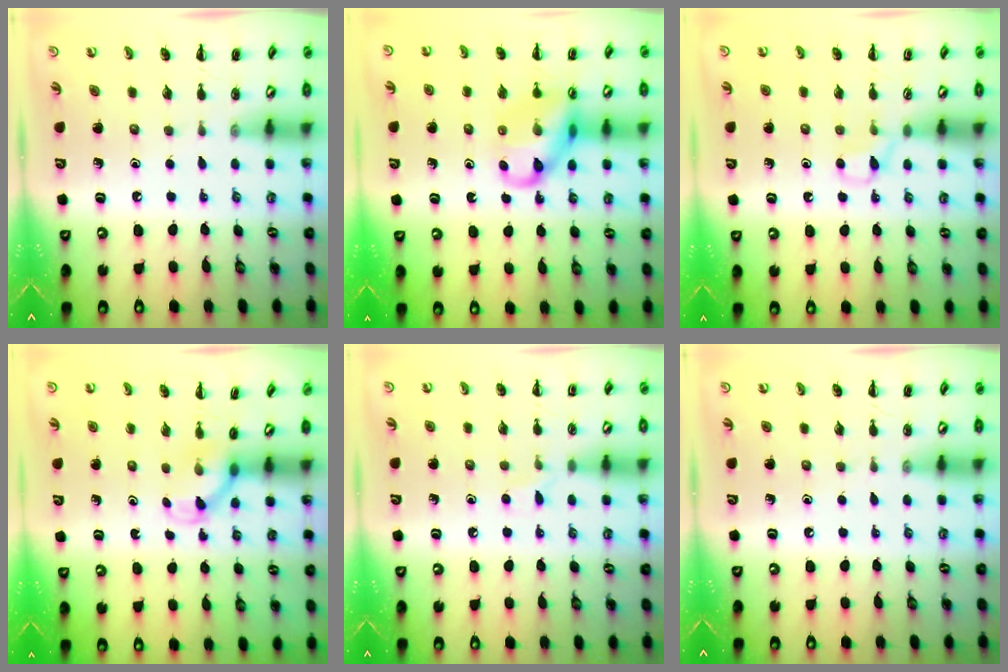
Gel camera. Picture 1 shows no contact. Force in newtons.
{"total": 13.7, "press": 13.5, "slide": 2.3}
{"total": 4.7, "press": 4.4, "slide": 1.4}
{"total": 3.5, "press": 3.3, "slide": 1.2}
{"total": 3.9, "press": 3.6, "slide": 1.4}
{"total": 0.0}